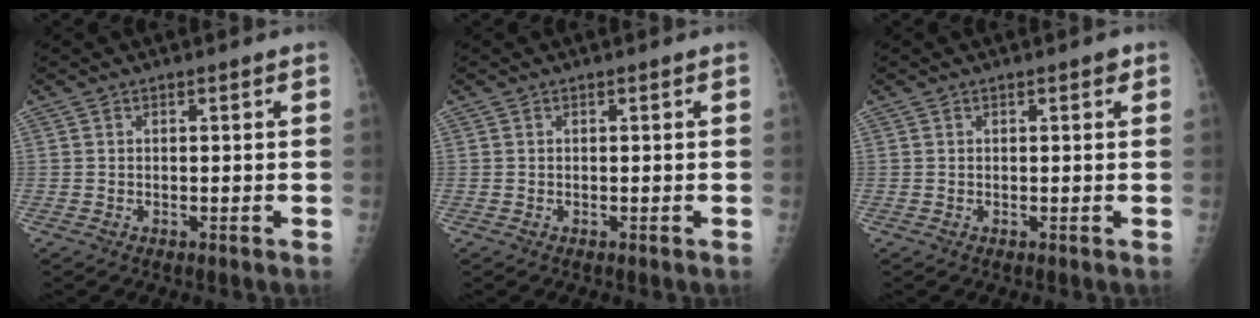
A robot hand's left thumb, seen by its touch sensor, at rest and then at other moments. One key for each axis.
{"total": 0.0}
{"total": 1.0, "fx": 0.5, "fy": 0.5, "fz": 0.7, "tx": -0.006, "ty": 0.000, "tz": 0.005}